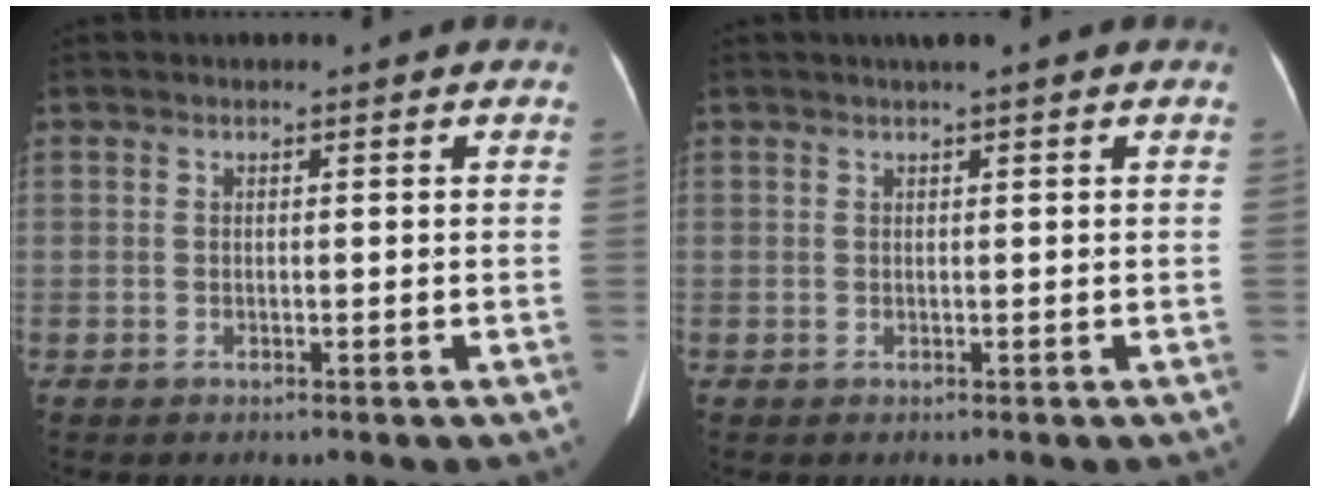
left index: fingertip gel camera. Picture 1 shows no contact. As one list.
[{"total": 1.0, "force": [0.7, 0.1, 0.6], "torque": [-0.009, 0.019, 0.015]}]